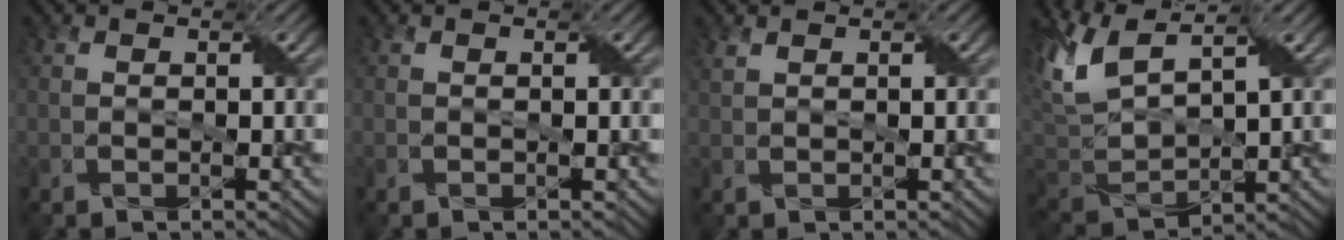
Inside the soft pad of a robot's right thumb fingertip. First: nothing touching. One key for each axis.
{"total": 0.0}
{"total": 0.8, "fx": 0.7, "fy": 0.1, "fz": 0.4, "tx": -0.018, "ty": 0.003, "tz": 0.017}
{"total": 8.9, "fx": 4.5, "fy": 3.2, "fz": 7.0, "tx": -0.183, "ty": 0.015, "tz": 0.088}